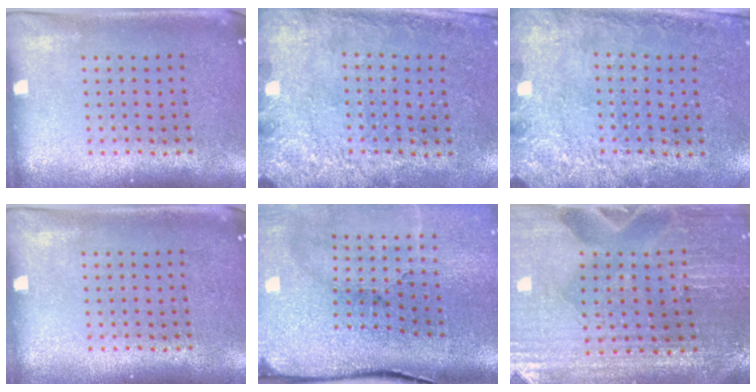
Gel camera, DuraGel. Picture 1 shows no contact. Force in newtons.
{"total": 2.7, "press": 2.0, "slide": 1.9}
{"total": 2.8, "press": 2.0, "slide": 1.9}
{"total": 0.0}
{"total": 5.1, "press": 4.0, "slide": 3.1}
{"total": 1.5, "press": 1.4, "slide": 0.2}